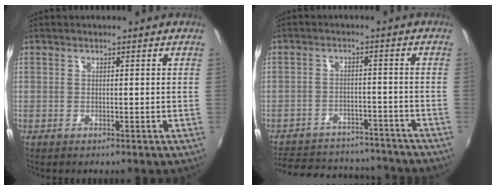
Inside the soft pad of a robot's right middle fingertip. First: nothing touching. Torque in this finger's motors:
{"motor_torque": [0.69, -0.97, 0.01, 0.01]}